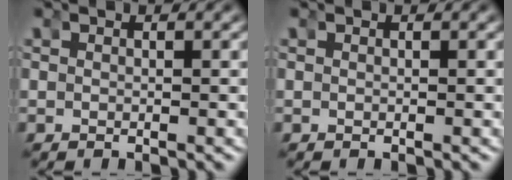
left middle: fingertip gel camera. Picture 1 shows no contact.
{"total": 0.0}